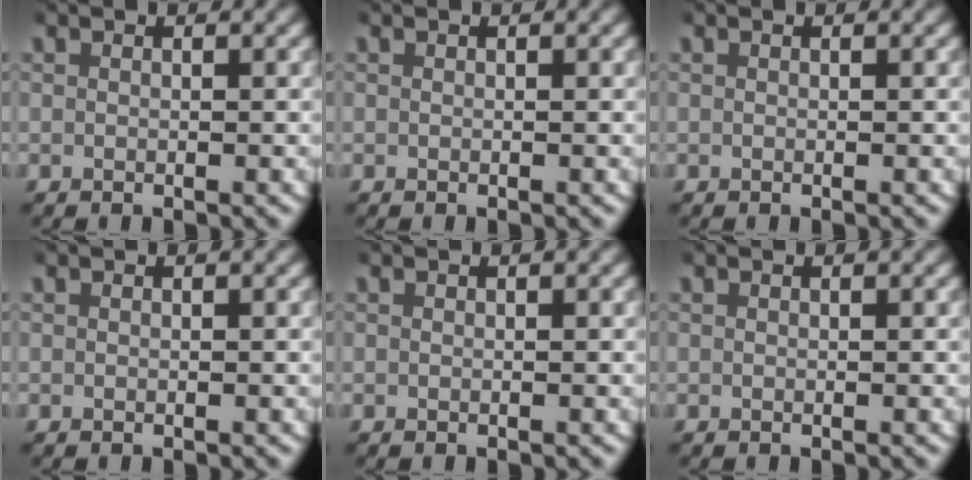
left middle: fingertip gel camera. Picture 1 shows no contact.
{"total": 0.0}
{"total": 0.0}
{"total": 0.0}
{"total": 0.0}
{"total": 0.0}